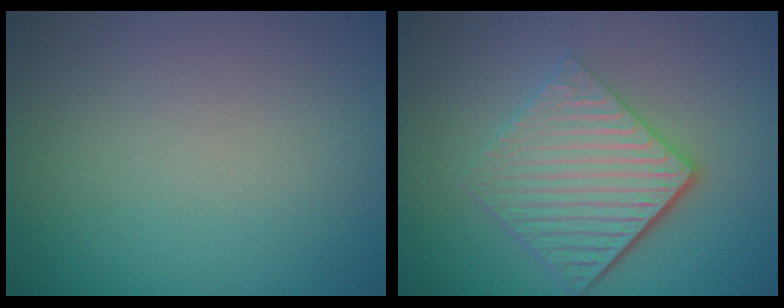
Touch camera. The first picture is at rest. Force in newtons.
{"total": 6.1, "press": 4.0, "slide": 4.5}